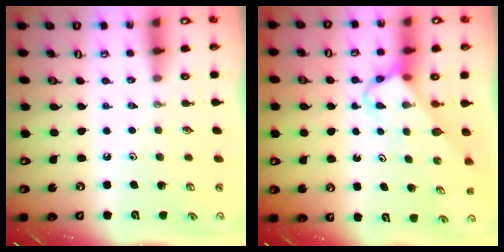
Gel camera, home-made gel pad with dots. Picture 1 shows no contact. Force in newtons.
{"total": 3.7, "press": 3.7, "slide": 0.1}